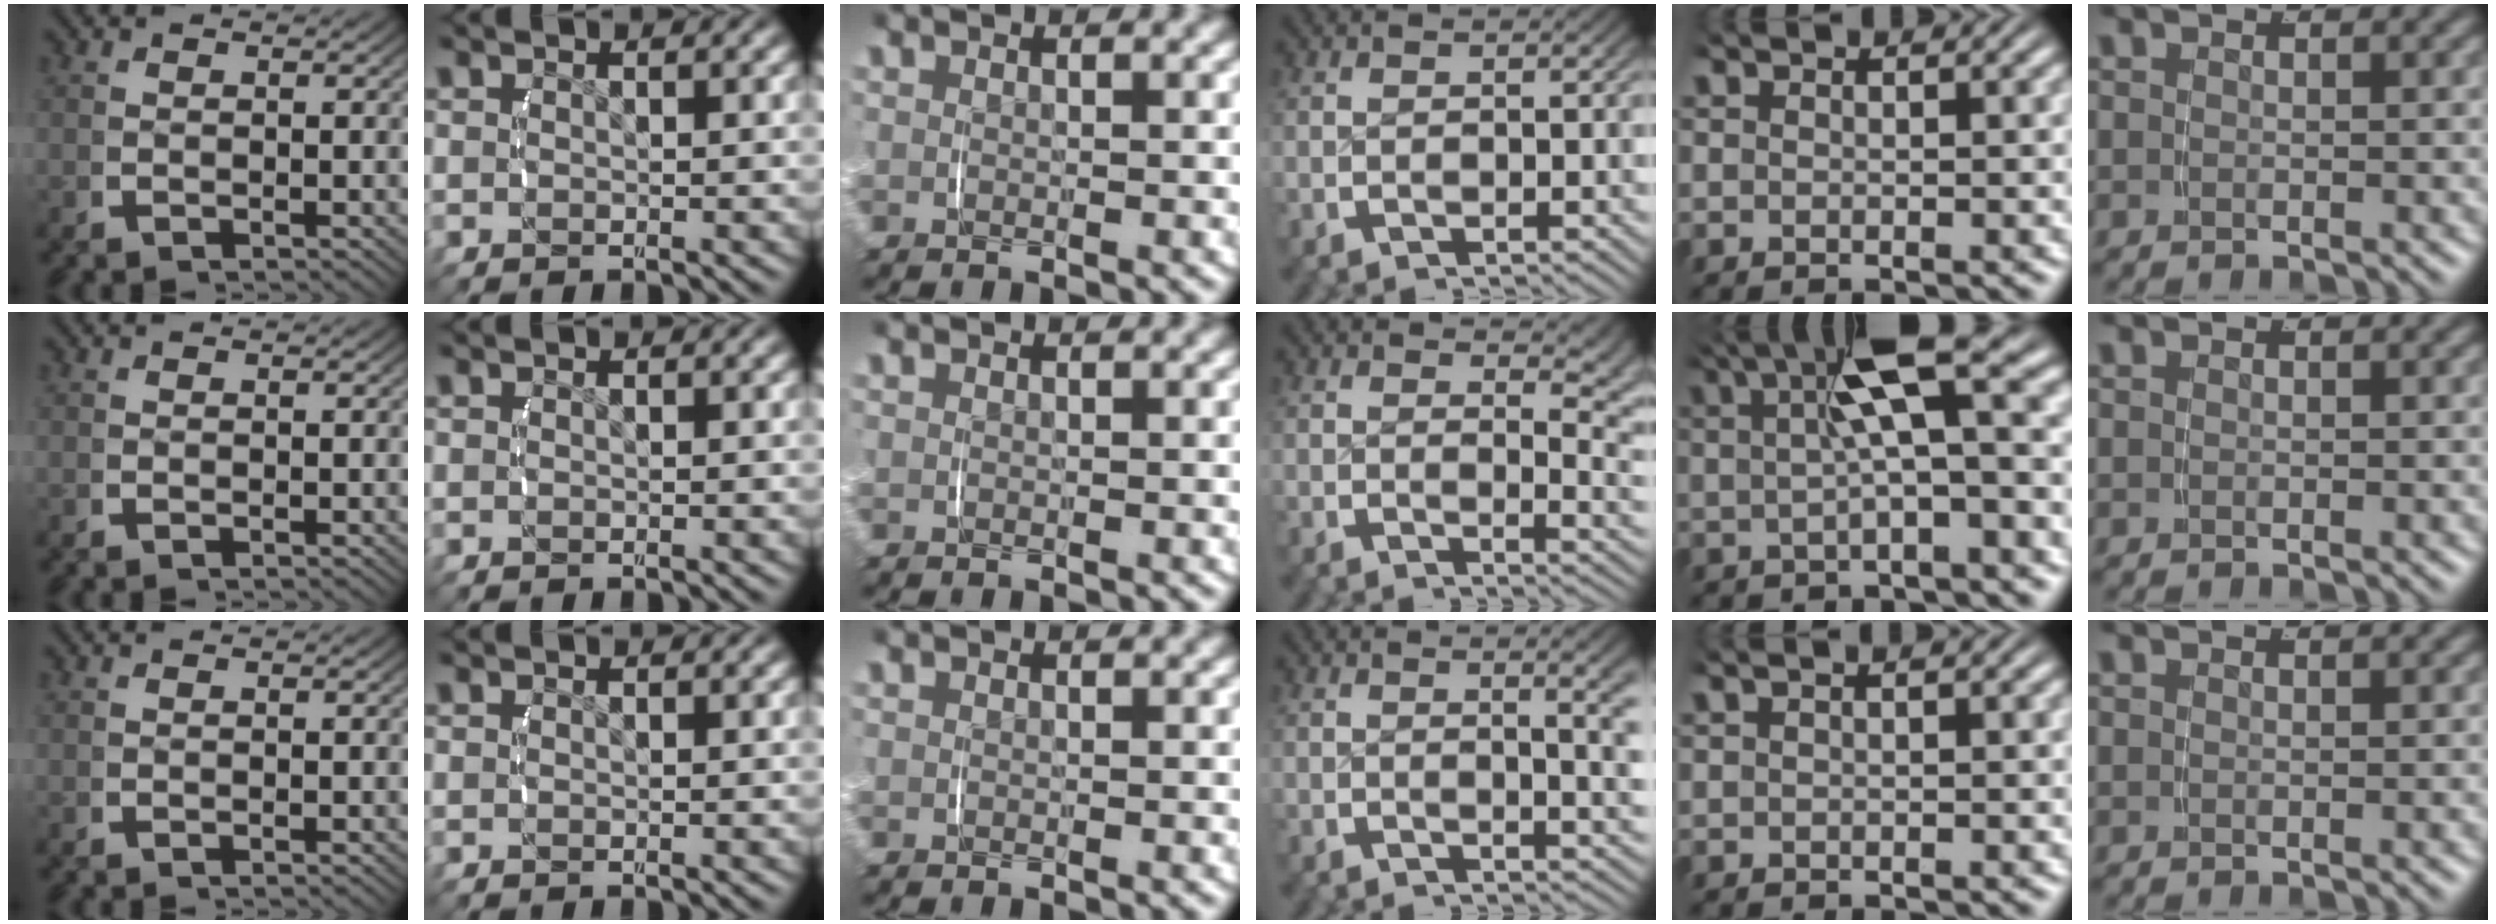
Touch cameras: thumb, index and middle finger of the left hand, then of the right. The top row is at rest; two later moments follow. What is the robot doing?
{"motion": "lift_and_place", "object": "measuring cup"}